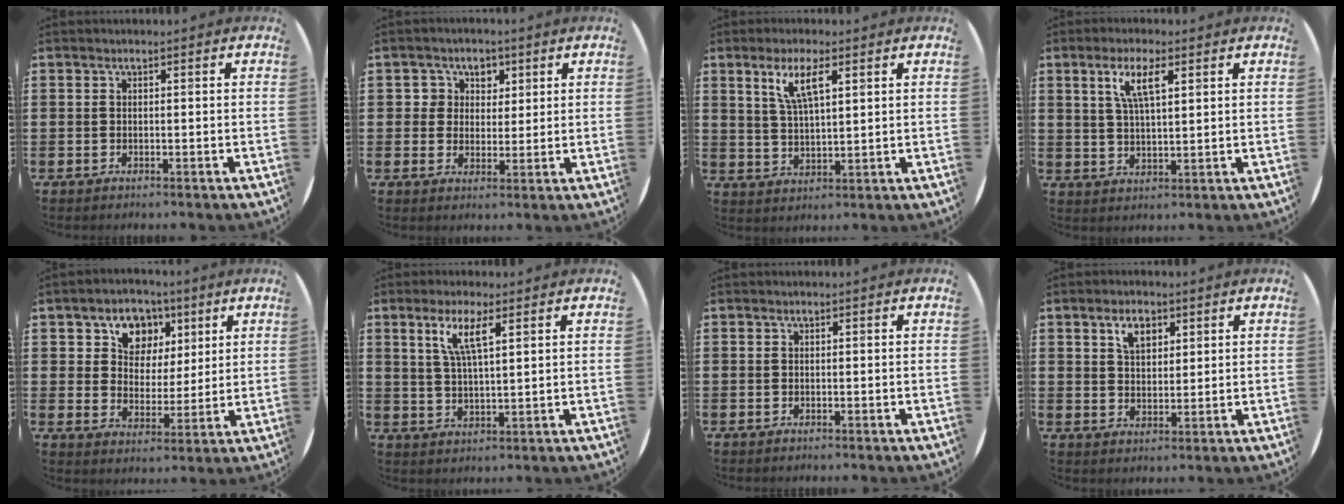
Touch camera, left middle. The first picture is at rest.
{"total": 3.2, "force": [1.6, 2.8, 0.2], "torque": [-0.008, 0.010, 0.028]}
{"total": 5.8, "force": [3.3, 1.6, 4.6], "torque": [-0.092, 0.007, 0.053]}
{"total": 5.5, "force": [3.0, 1.6, 4.4], "torque": [-0.087, 0.008, 0.048]}
{"total": 6.8, "force": [3.9, 5.2, 1.8], "torque": [-0.052, 0.003, 0.065]}
{"total": 5.5, "force": [3.2, 1.0, 4.3], "torque": [-0.086, 0.005, 0.050]}
{"total": 0.0}
{"total": 3.7, "force": [2.2, 2.0, 2.2], "torque": [-0.032, 0.001, 0.036]}